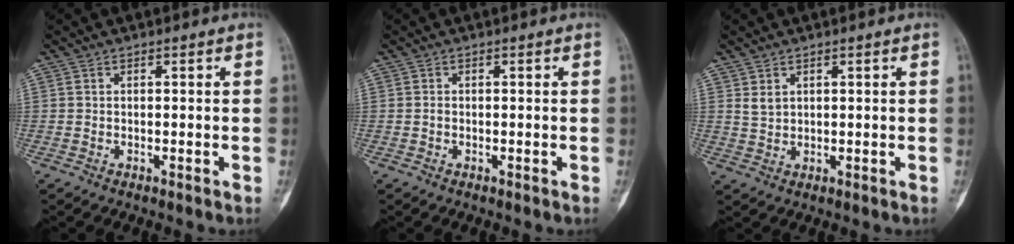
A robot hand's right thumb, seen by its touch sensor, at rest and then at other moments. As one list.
[{"total": 0.5, "force": [-0.1, 0.4, 0.3], "torque": [-0.006, 0.002, -0.004]}, {"total": 2.3, "force": [1.2, 1.6, 1.2], "torque": [-0.019, -0.007, 0.030]}]